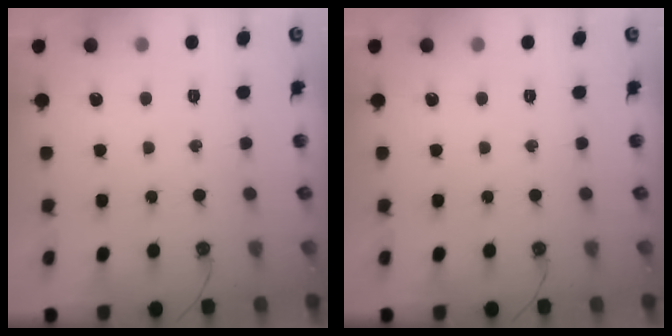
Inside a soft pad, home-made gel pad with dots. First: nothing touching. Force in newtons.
{"total": 0.0}